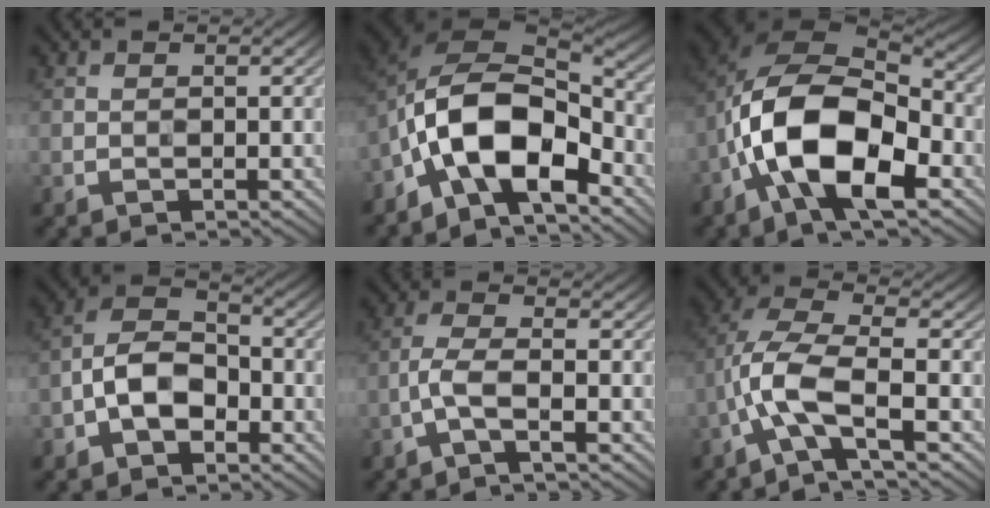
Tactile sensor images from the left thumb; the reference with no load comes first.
{"total": 12.6, "force": [-5.4, 6.2, 9.5], "torque": [-0.175, -0.005, -0.107]}
{"total": 14.5, "force": [-4.4, 7.4, 11.6], "torque": [-0.221, -0.006, -0.087]}
{"total": 6.6, "force": [-2.6, 3.9, 4.6], "torque": [-0.088, 0.017, -0.061]}
{"total": 2.9, "force": [-1.4, 0.4, 2.5], "torque": [-0.064, 0.012, -0.042]}
{"total": 7.4, "force": [-2.8, 2.1, 6.5], "torque": [-0.149, 0.015, -0.074]}